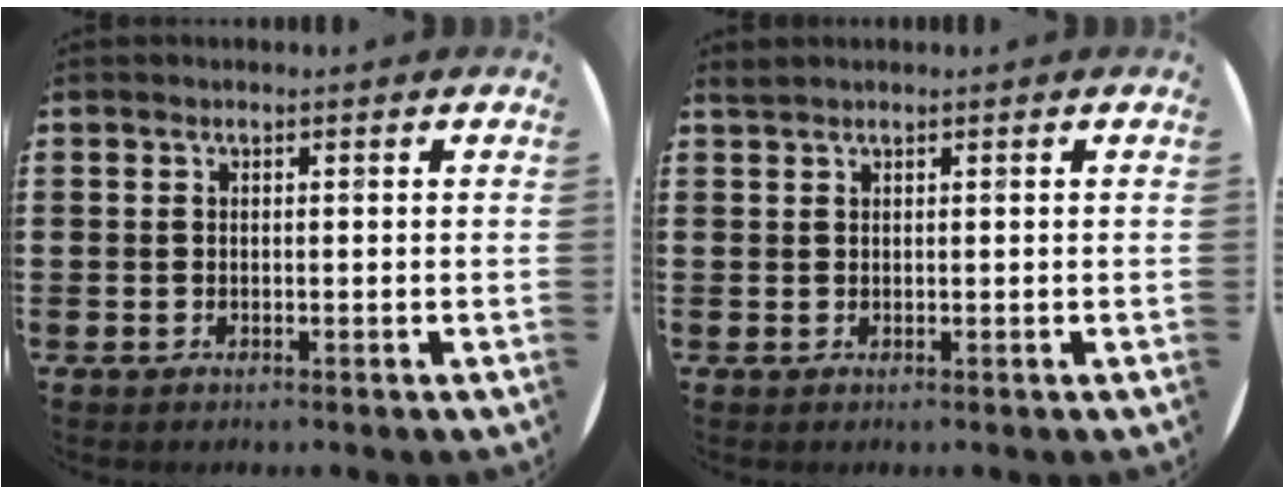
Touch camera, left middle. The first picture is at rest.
{"total": 0.6, "force": [0.6, -0.1, 0.0], "torque": [-0.001, -0.001, 0.013]}